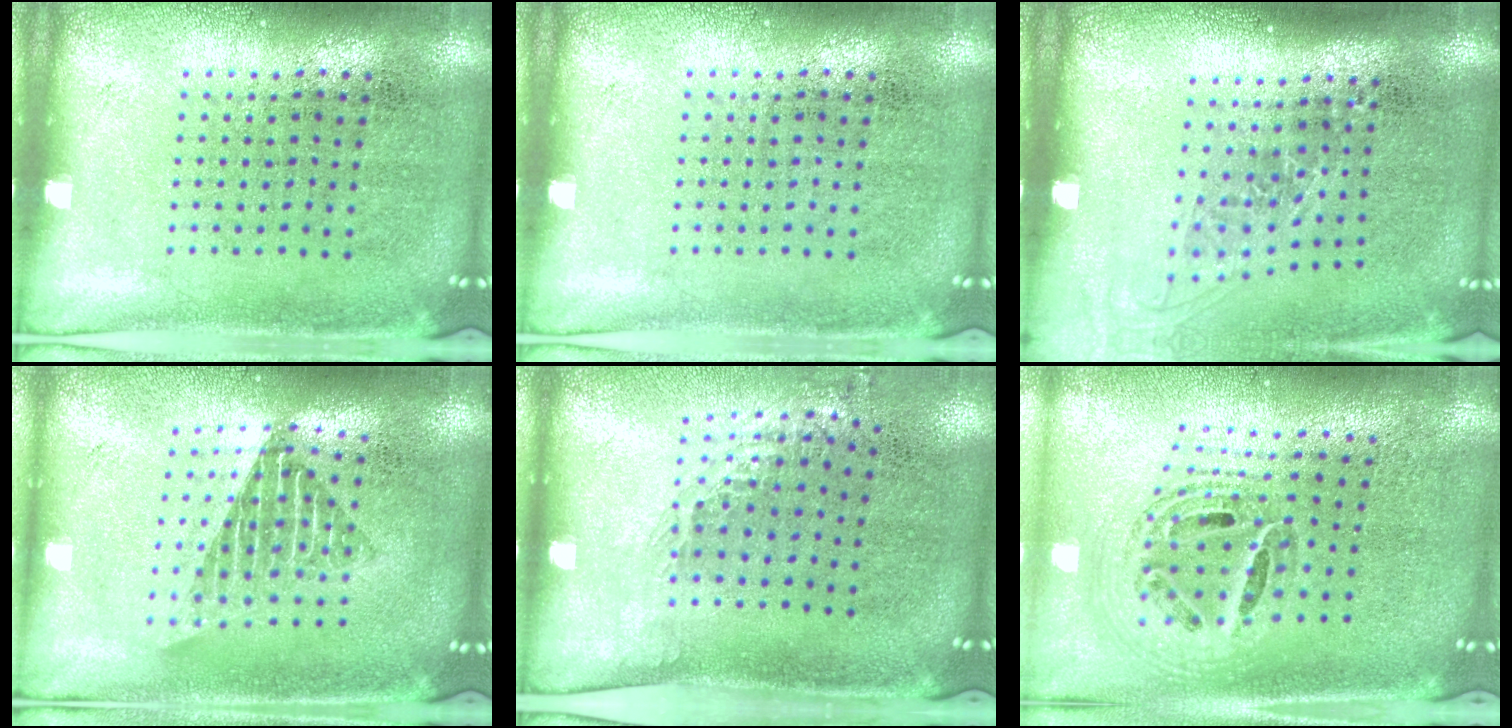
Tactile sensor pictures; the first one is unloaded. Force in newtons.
{"total": 0.0}
{"total": 1.4, "press": 1.1, "slide": 0.9}
{"total": 1.7, "press": 1.3, "slide": 1.0}
{"total": 1.2, "press": 0.9, "slide": 0.7}
{"total": 1.5, "press": 1.3, "slide": 0.7}